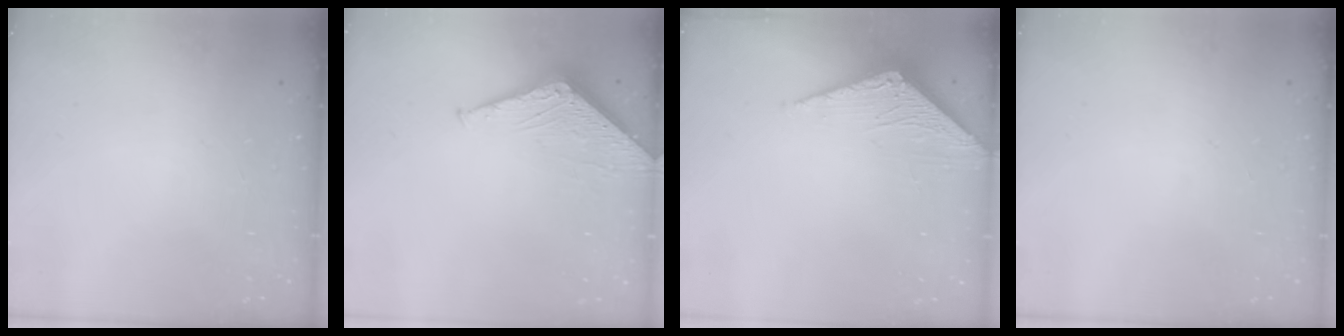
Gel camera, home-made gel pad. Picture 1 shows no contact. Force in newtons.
{"total": 3.8, "press": 3.7, "slide": 0.5}
{"total": 3.3, "press": 3.3, "slide": 0.2}
{"total": 0.0}